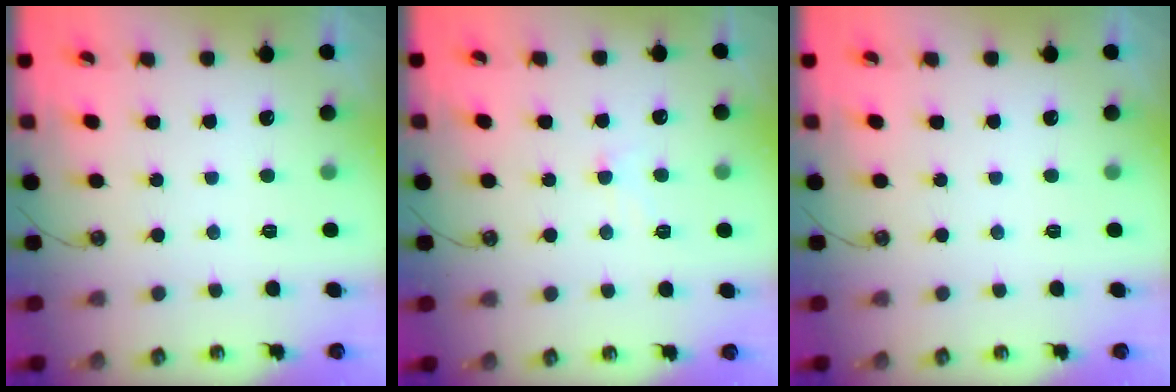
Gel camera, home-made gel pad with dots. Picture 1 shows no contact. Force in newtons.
{"total": 2.0, "press": 1.9, "slide": 0.5}
{"total": 0.0}